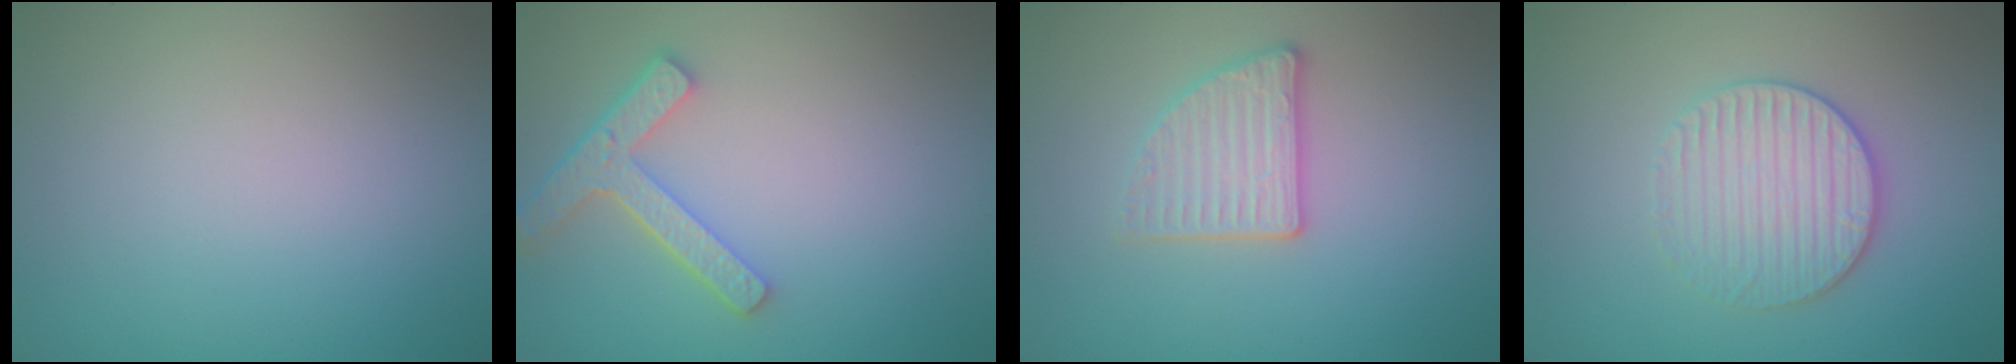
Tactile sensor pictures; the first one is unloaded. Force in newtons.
{"total": 3.8, "press": 3.0, "slide": 2.3}
{"total": 2.8, "press": 2.7, "slide": 0.9}
{"total": 3.6, "press": 3.2, "slide": 1.6}